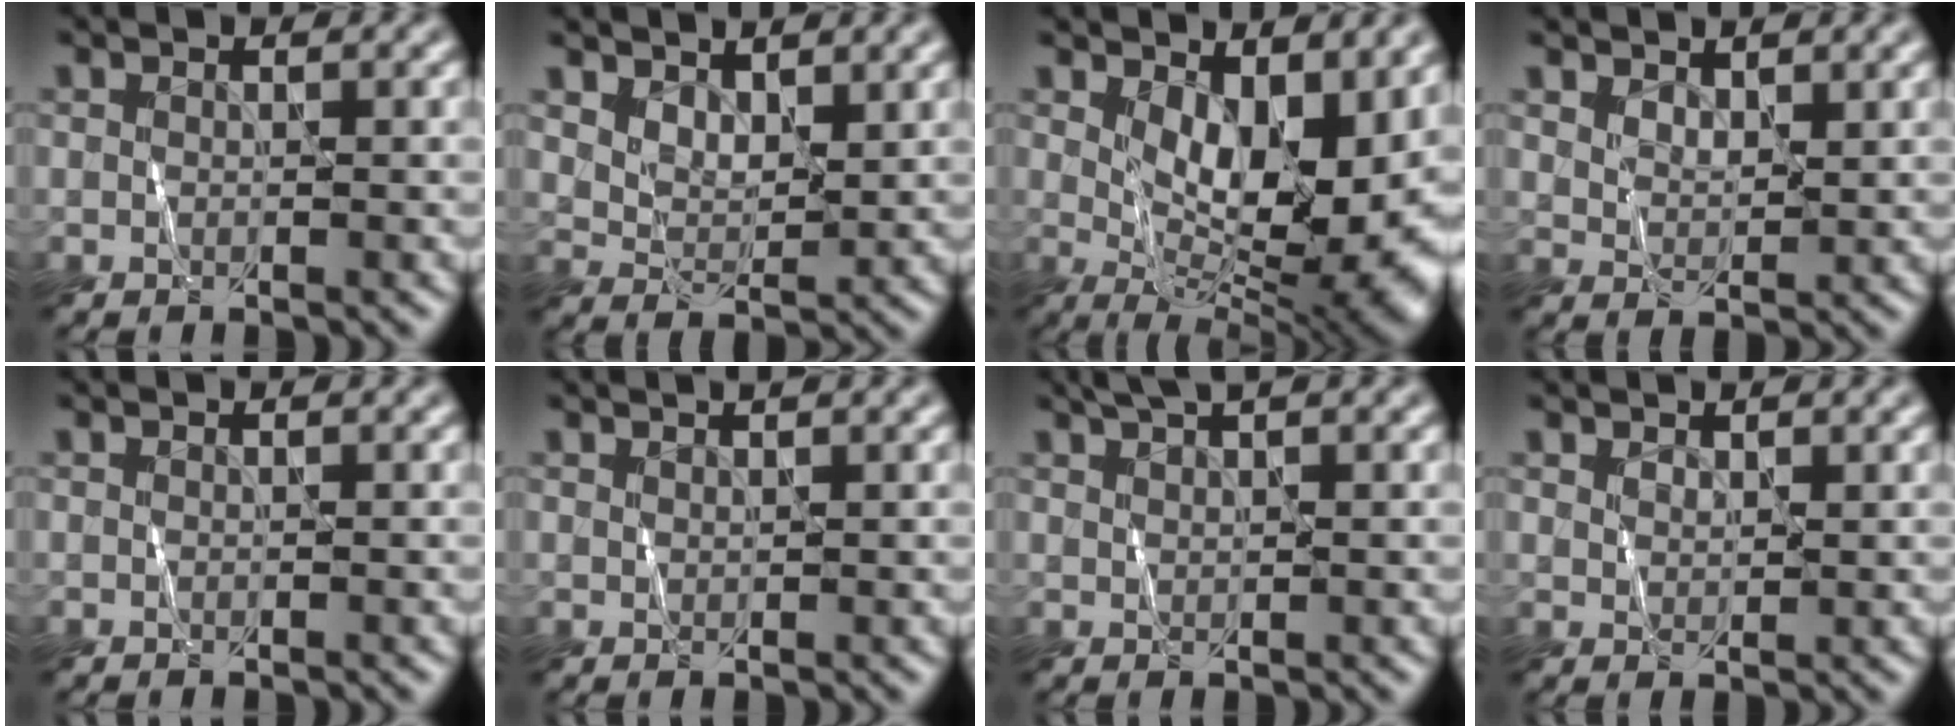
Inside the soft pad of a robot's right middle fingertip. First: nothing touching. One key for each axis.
{"total": 2.9, "fx": 2.1, "fy": 1.3, "fz": 1.5, "tx": -0.033, "ty": -0.006, "tz": 0.040}
{"total": 12.6, "fx": 1.7, "fy": 5.8, "fz": 11.1, "tx": -0.143, "ty": -0.013, "tz": 0.028}
{"total": 2.1, "fx": 1.6, "fy": 0.9, "fz": 1.1, "tx": -0.023, "ty": -0.005, "tz": 0.035}
{"total": 0.0}
{"total": 0.8, "fx": 0.7, "fy": 0.1, "fz": 0.3, "tx": -0.003, "ty": 0.001, "tz": 0.013}
{"total": 2.3, "fx": 1.8, "fy": 0.4, "fz": 1.4, "tx": -0.022, "ty": 0.005, "tz": 0.035}
{"total": 1.2, "fx": 1.0, "fy": 0.4, "fz": 0.5, "tx": -0.013, "ty": -0.002, "tz": 0.022}